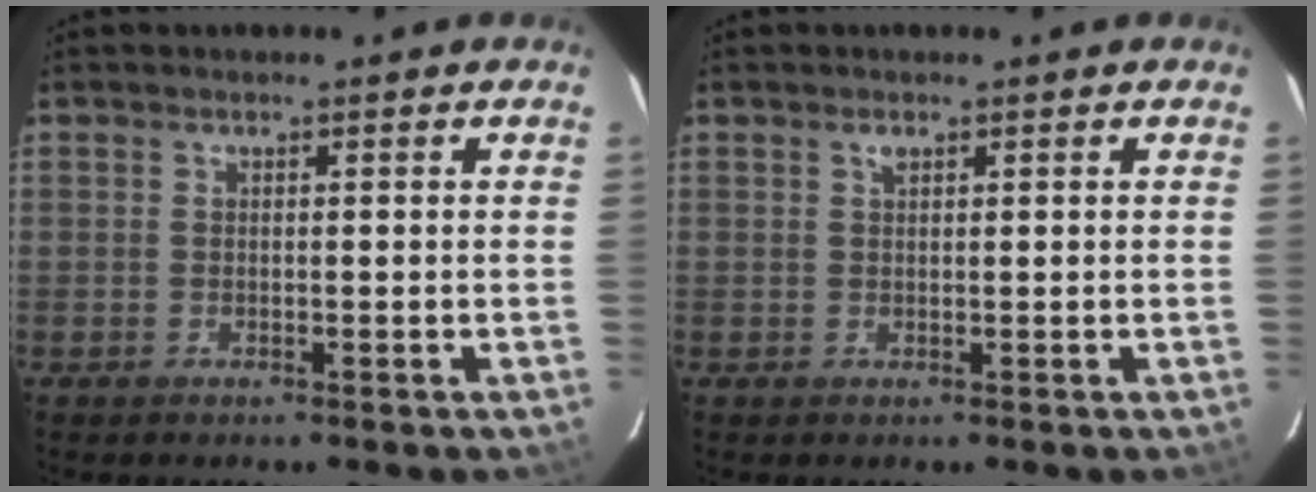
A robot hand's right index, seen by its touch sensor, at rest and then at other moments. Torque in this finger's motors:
{"motor_torque": [-0.07, 0.08, 0.01, 0.02]}